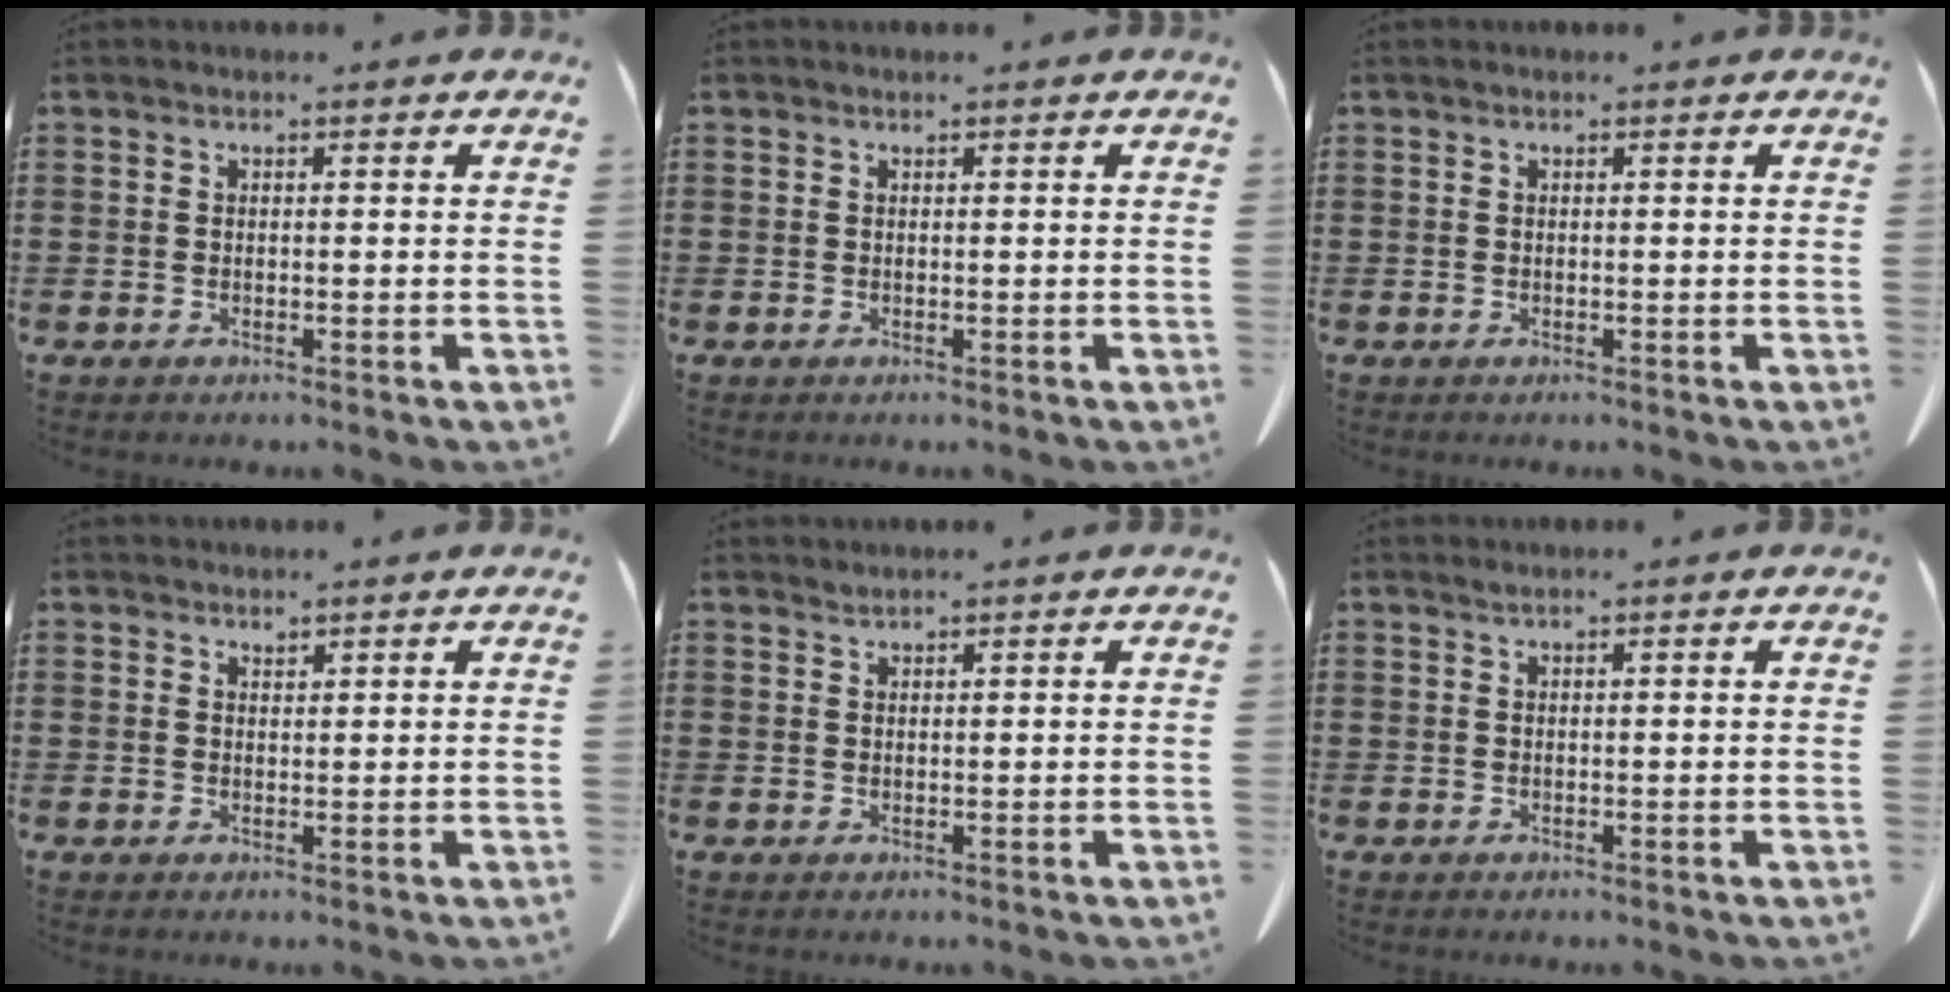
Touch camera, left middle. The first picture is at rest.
{"total": 0.0}
{"total": 0.0}
{"total": 1.3, "force": [1.3, 0.1, 0.0], "torque": [-0.003, -0.005, 0.026]}
{"total": 0.9, "force": [0.9, -0.1, 0.1], "torque": [-0.004, -0.005, 0.019]}
{"total": 0.6, "force": [0.5, -0.1, 0.4], "torque": [-0.008, -0.003, 0.011]}